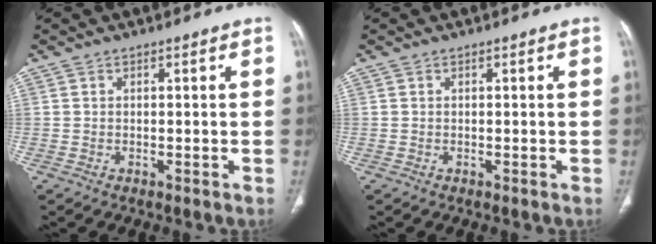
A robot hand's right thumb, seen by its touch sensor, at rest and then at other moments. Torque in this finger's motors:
{"motor_torque": [0.00, 0.00, -0.34, -0.15, 0.03]}